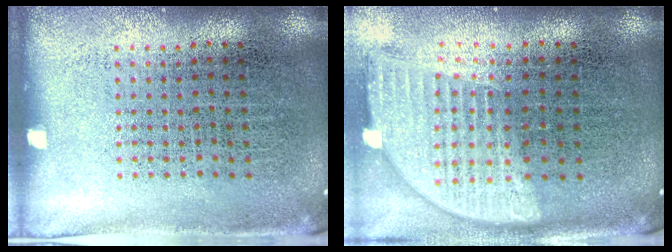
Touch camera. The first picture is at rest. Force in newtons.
{"total": 2.0, "press": 1.6, "slide": 1.2}